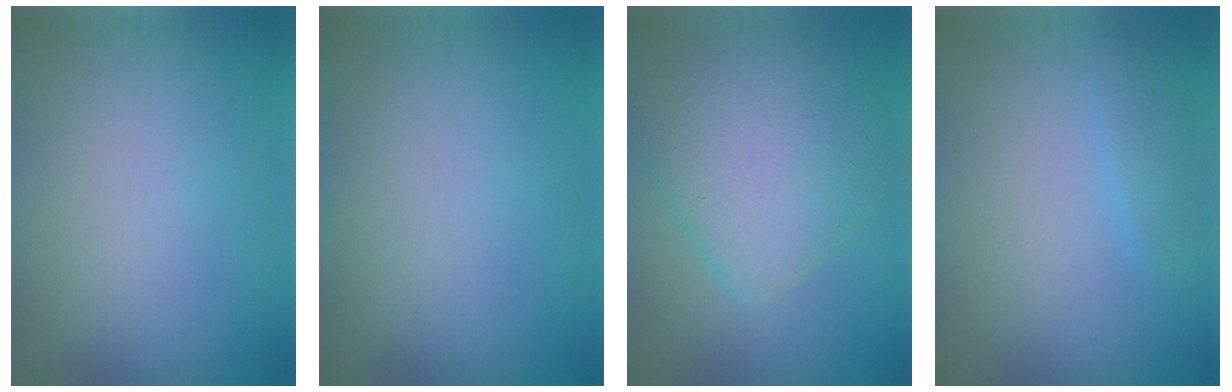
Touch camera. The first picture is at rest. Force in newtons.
{"total": 0.0}
{"total": 7.6, "press": 7.6, "slide": 0.3}
{"total": 1.7, "press": 1.7, "slide": 0.1}